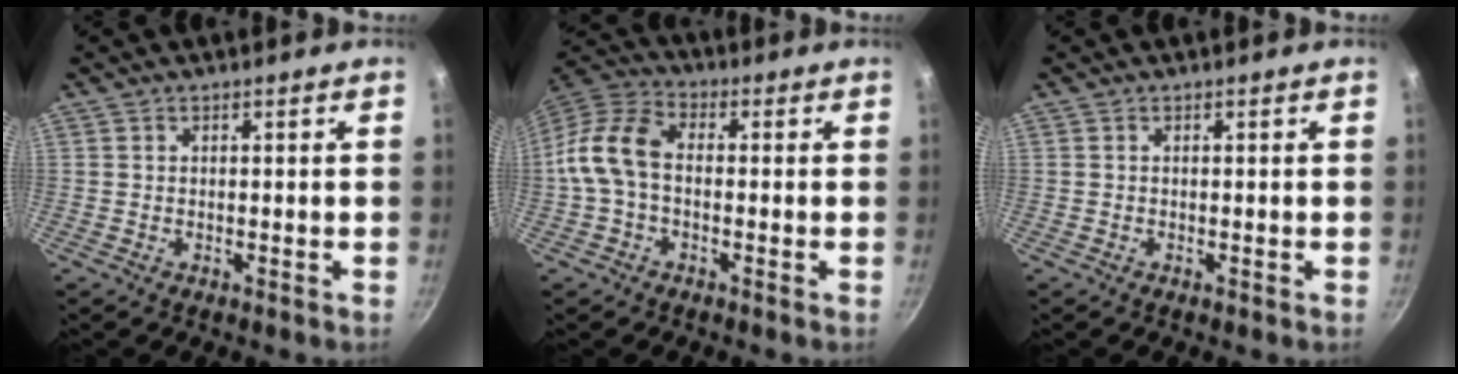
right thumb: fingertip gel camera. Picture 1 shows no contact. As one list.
[{"total": 10.6, "force": [-0.9, 6.9, 7.9], "torque": [-0.149, 0.038, -0.036]}, {"total": 0.0}]